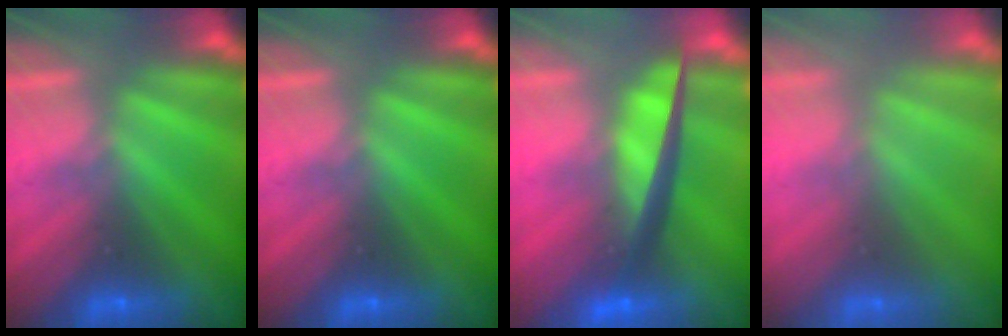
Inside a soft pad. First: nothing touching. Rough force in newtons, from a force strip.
{"total": 0.0}
{"total": 7.3}
{"total": 3.1}